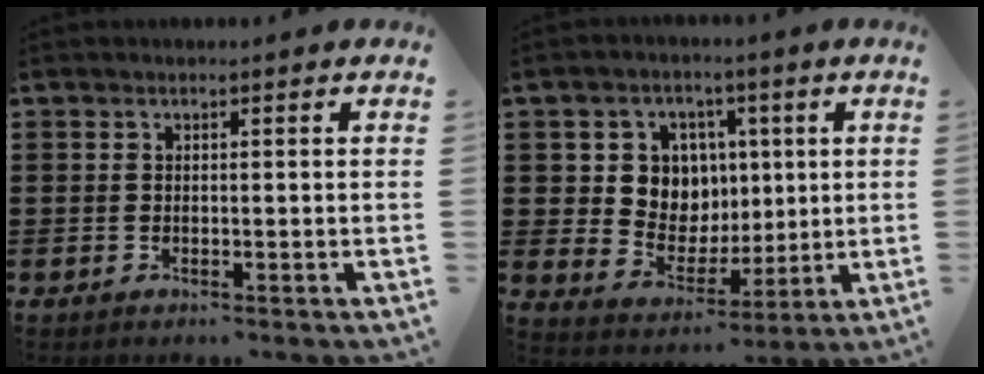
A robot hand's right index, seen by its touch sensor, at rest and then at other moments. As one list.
[{"total": 7.8, "force": [2.1, 7.2, 2.1], "torque": [-0.067, 0.001, 0.039]}]